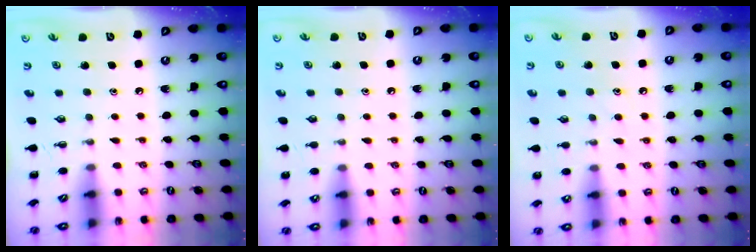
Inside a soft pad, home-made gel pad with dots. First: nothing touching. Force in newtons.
{"total": 3.1, "press": 3.0, "slide": 1.0}
{"total": 6.8, "press": 6.6, "slide": 1.4}